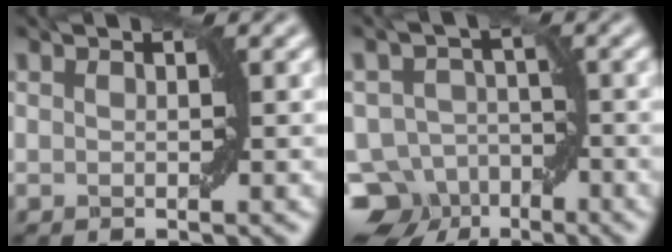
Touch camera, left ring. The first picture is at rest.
{"total": 9.7, "force": [-6.3, 6.8, 2.8], "torque": [-0.040, -0.006, -0.113]}